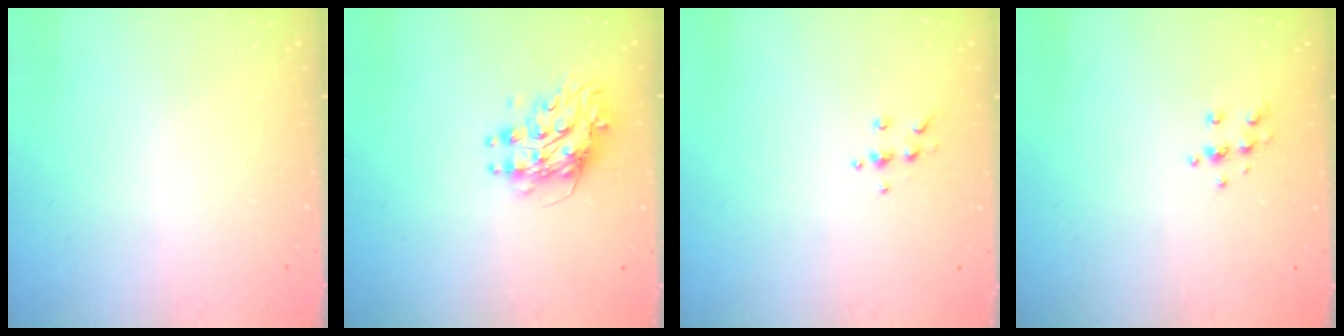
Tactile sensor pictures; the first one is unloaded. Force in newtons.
{"total": 8.9, "press": 8.9, "slide": 0.5}
{"total": 5.6, "press": 5.6, "slide": 0.7}
{"total": 5.7, "press": 5.6, "slide": 1.1}